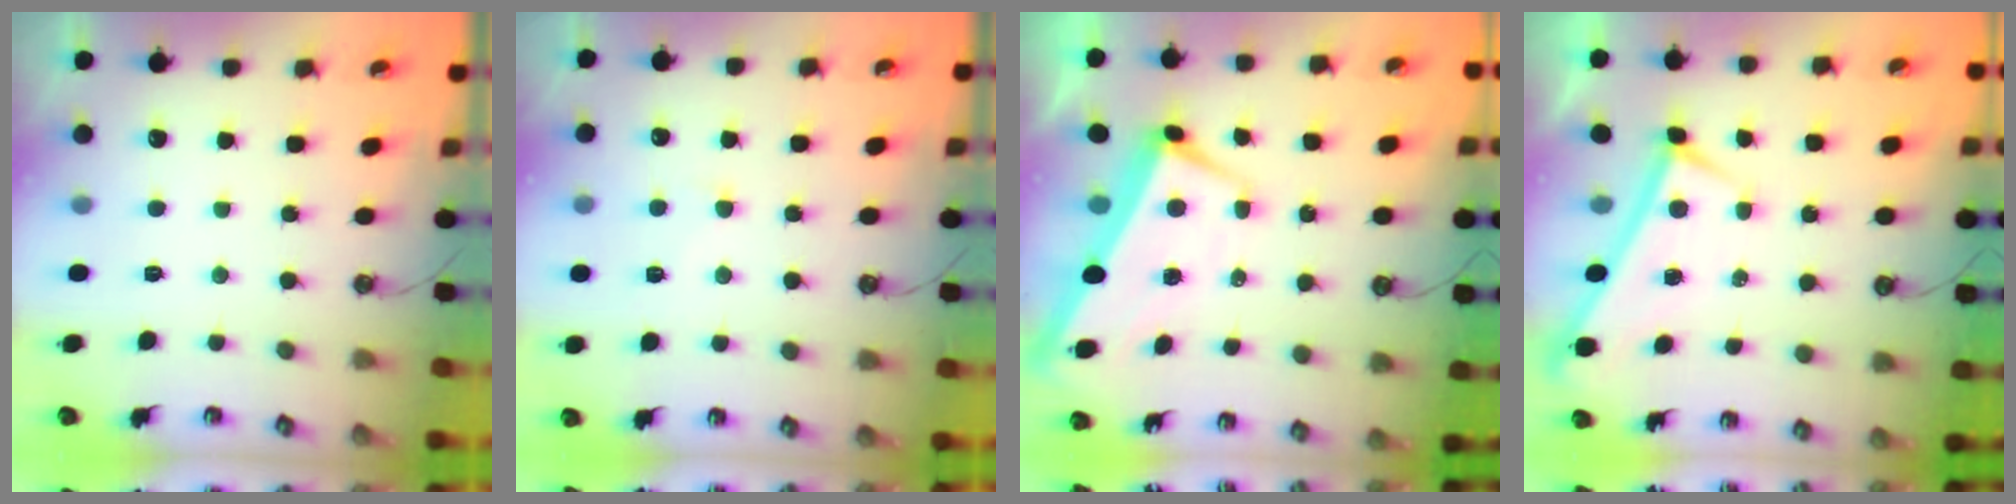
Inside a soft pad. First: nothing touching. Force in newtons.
{"total": 1.5, "press": 1.4, "slide": 0.6}
{"total": 1.2, "press": 0.3, "slide": 1.1}
{"total": 0.0}